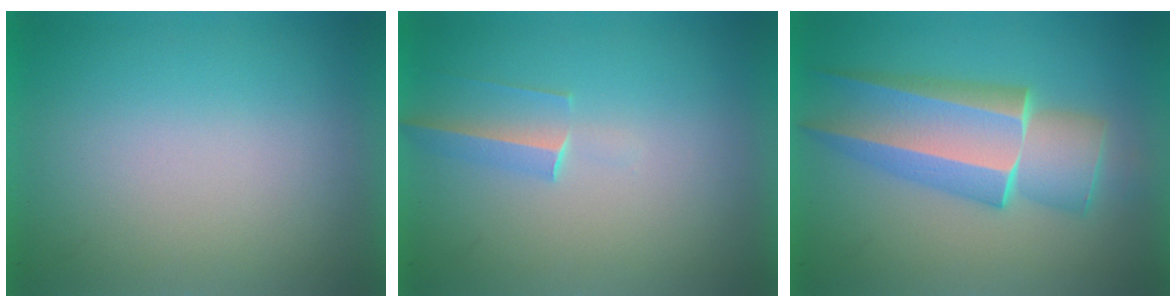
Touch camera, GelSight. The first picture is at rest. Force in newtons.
{"total": 1.4}
{"total": 6.4}